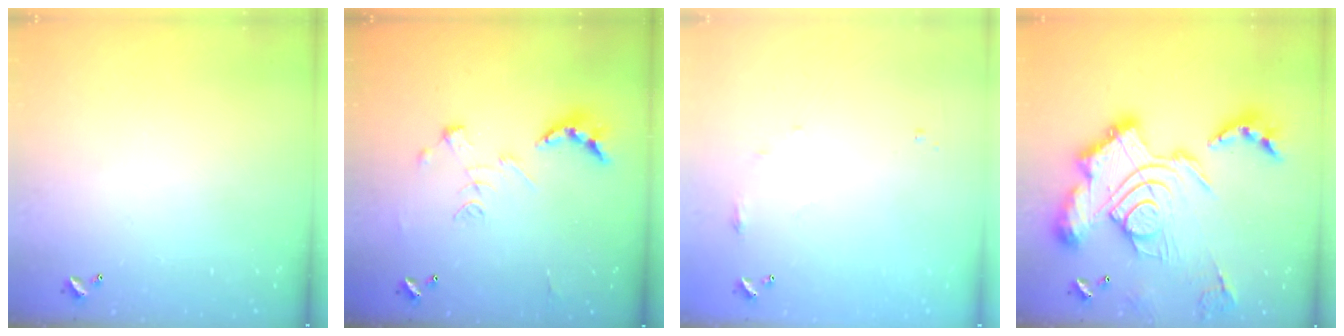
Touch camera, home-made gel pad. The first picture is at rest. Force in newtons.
{"total": 2.5, "press": 2.0, "slide": 1.5}
{"total": 6.7, "press": 6.6, "slide": 0.9}
{"total": 4.2, "press": 3.4, "slide": 2.5}